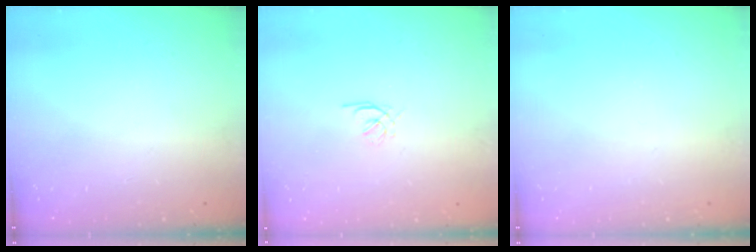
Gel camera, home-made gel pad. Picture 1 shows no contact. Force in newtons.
{"total": 0.9, "press": 0.8, "slide": 0.4}
{"total": 0.0}